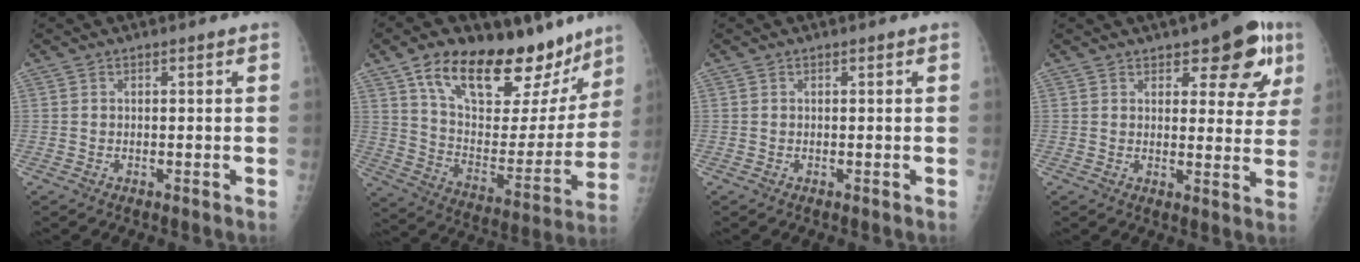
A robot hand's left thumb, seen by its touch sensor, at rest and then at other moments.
{"total": 28.2, "force": [18.6, 12.5, 17.2], "torque": [-0.215, -0.055, 0.299]}
{"total": 0.0}
{"total": 10.8, "force": [5.9, 4.7, 7.8], "torque": [-0.055, -0.022, 0.072]}